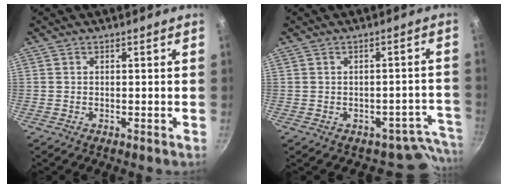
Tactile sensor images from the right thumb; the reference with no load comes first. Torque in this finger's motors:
{"motor_torque": [0.86, -0.05, 0.35, -0.48, 0.03]}